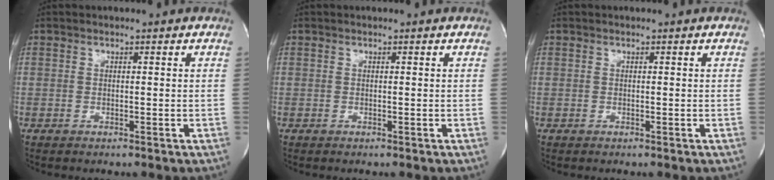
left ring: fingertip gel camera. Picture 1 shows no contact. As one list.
[{"total": 0.0}, {"total": 0.0}]